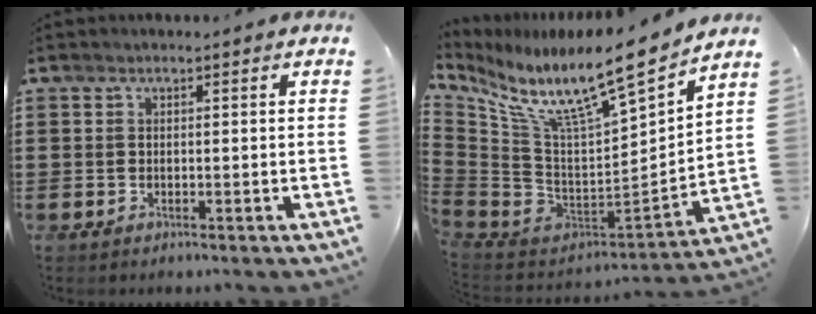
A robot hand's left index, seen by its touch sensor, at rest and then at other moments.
{"total": 11.6, "force": [8.5, 1.0, 7.8], "torque": [-0.160, -0.076, 0.132]}